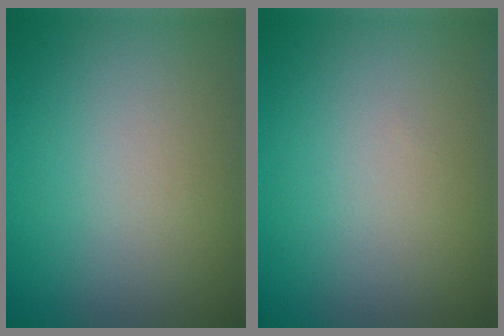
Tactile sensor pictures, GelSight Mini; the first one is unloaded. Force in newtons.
{"total": 0.0}